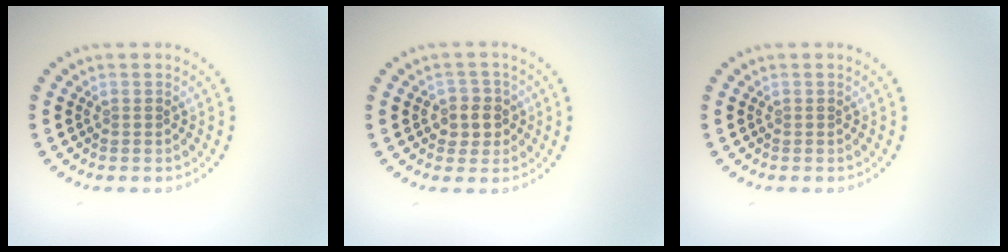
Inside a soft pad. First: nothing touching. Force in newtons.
{"total": 2.5, "press": 2.2, "slide": 1.1}
{"total": 0.0}